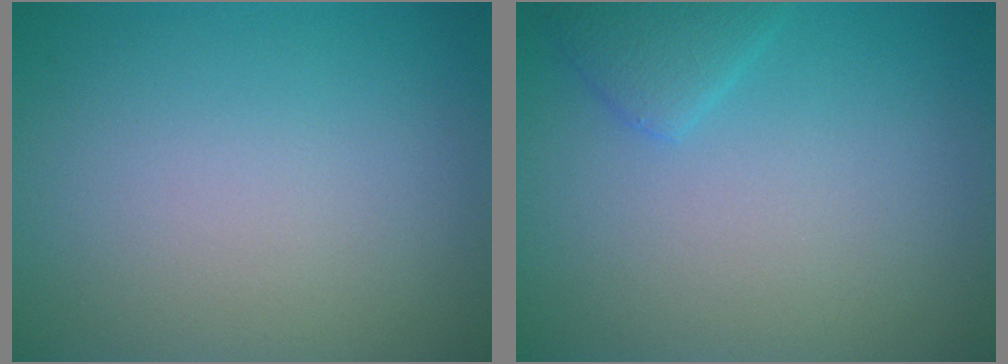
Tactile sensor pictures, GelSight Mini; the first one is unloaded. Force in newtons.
{"total": 1.8, "press": 1.8, "slide": 0.2}